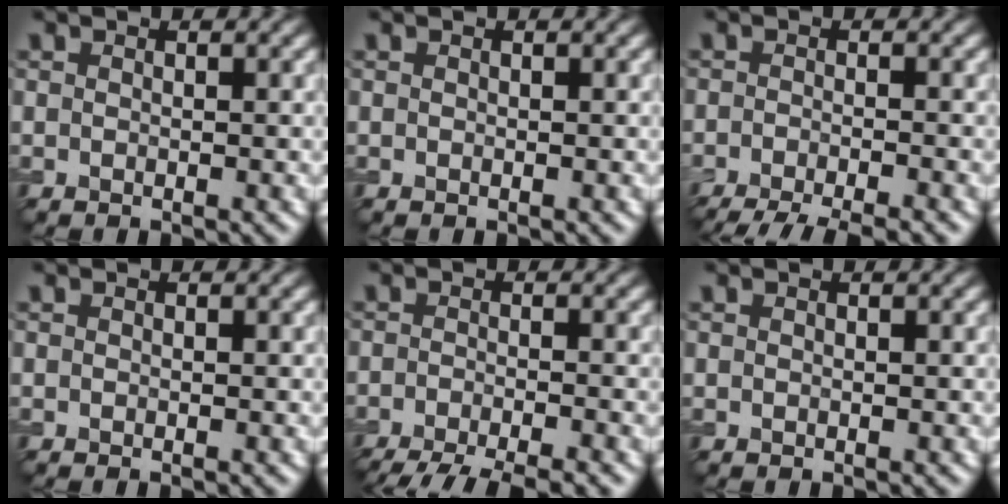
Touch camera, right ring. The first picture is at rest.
{"total": 0.0}
{"total": 6.4, "force": [-5.1, 1.2, 3.7], "torque": [-0.052, -0.026, -0.082]}
{"total": 0.0}
{"total": 7.2, "force": [-5.7, 1.4, 4.1], "torque": [-0.059, -0.027, -0.093]}
{"total": 0.0}